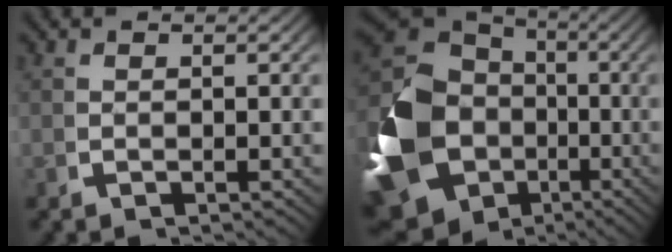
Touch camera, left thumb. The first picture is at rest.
{"total": 18.5, "force": [-2.8, 14.6, 11.1], "torque": [-0.263, -0.065, -0.023]}